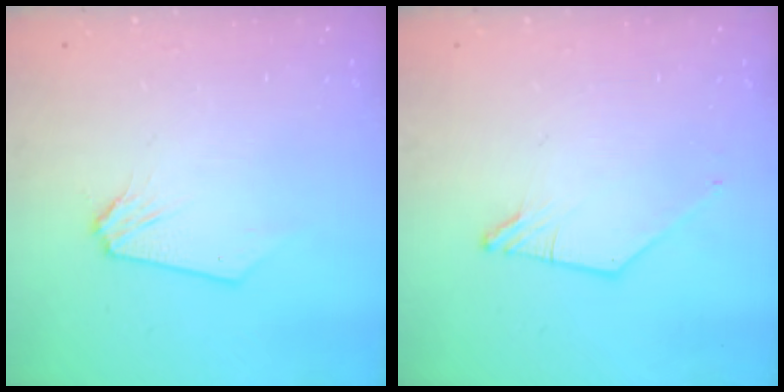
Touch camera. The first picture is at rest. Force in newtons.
{"total": 0.8, "press": 0.8, "slide": 0.2}